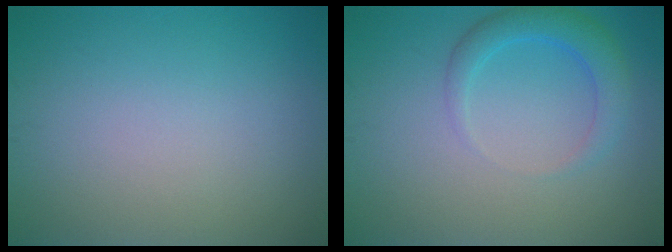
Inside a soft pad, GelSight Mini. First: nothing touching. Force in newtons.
{"total": 2.9, "press": 2.9, "slide": 0.2}